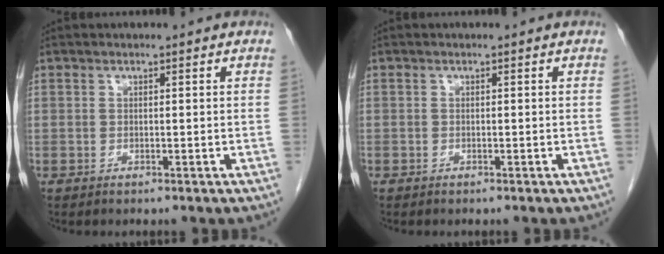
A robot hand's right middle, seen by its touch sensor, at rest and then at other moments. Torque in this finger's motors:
{"motor_torque": [1.00, -1.13, 0.41, 0.09]}